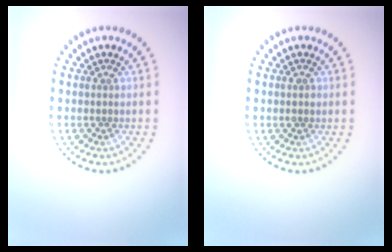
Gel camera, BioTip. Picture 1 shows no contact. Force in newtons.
{"total": 1.0, "press": 1.0, "slide": 0.0}